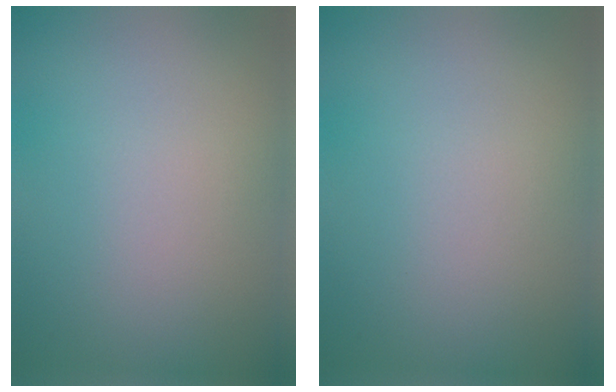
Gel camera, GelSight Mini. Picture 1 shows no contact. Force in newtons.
{"total": 0.0}